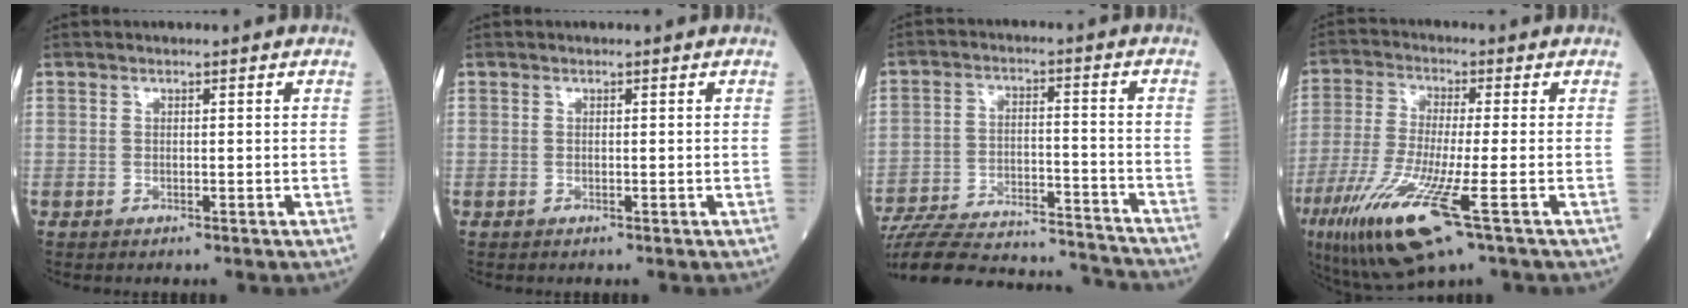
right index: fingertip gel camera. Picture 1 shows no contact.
{"total": 0.0}
{"total": 22.5, "force": [-21.4, 3.2, 6.4], "torque": [-0.121, -0.003, -0.310]}
{"total": 13.7, "force": [-6.3, 1.1, 12.1], "torque": [-0.253, -0.041, -0.113]}